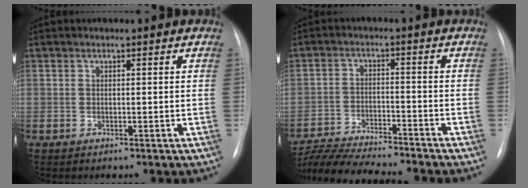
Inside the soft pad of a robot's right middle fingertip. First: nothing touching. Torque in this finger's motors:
{"motor_torque": [1.06, -1.08, 0.15, 0.09]}